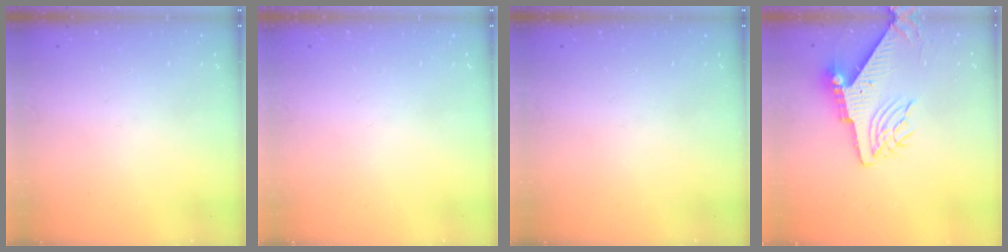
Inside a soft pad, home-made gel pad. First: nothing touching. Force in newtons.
{"total": 0.0}
{"total": 0.0}
{"total": 9.5, "press": 9.4, "slide": 1.3}